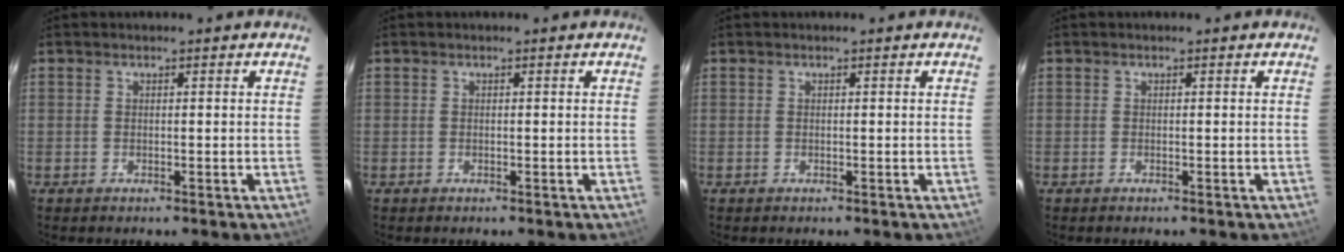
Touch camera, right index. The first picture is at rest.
{"total": 0.0}
{"total": 0.0}
{"total": 0.0}